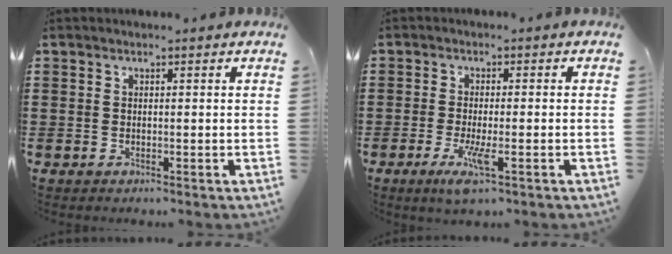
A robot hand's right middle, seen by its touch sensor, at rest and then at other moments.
{"total": 4.4, "force": [-1.6, 0.6, 4.1], "torque": [-0.087, -0.019, -0.030]}